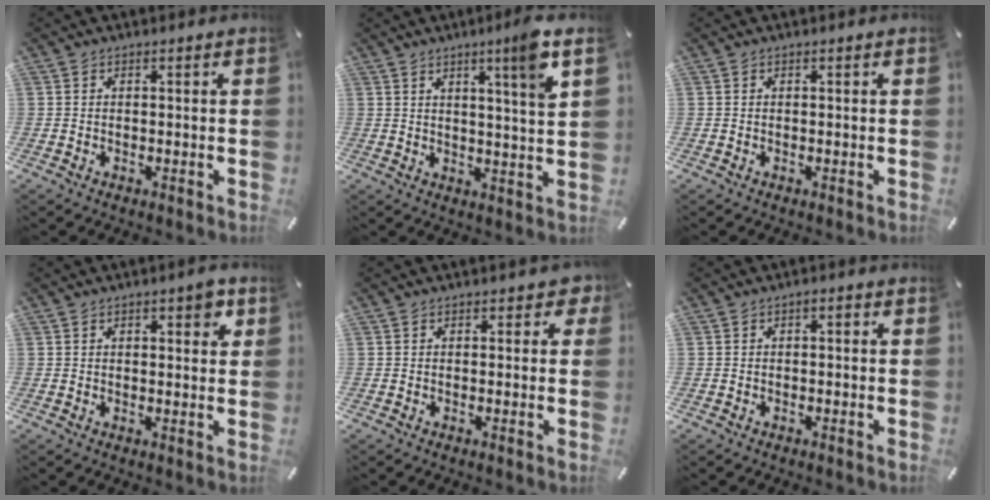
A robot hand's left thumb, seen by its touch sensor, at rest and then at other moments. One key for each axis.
{"total": 8.4, "fx": 4.9, "fy": -0.4, "fz": 6.8, "tx": -0.102, "ty": -0.027, "tz": 0.072}
{"total": 0.0}
{"total": 3.9, "fx": 1.6, "fy": 1.8, "fz": 3.1, "tx": -0.042, "ty": -0.001, "tz": 0.021}
{"total": 1.8, "fx": 0.4, "fy": 1.4, "fz": 1.1, "tx": -0.005, "ty": 0.001, "tz": 0.002}
{"total": 1.0, "fx": -0.3, "fy": 0.7, "fz": 0.6, "tx": -0.014, "ty": 0.007, "tz": -0.009}